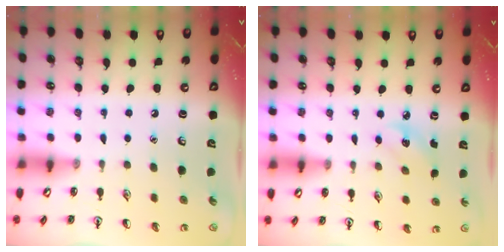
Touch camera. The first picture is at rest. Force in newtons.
{"total": 2.6, "press": 2.5, "slide": 0.8}